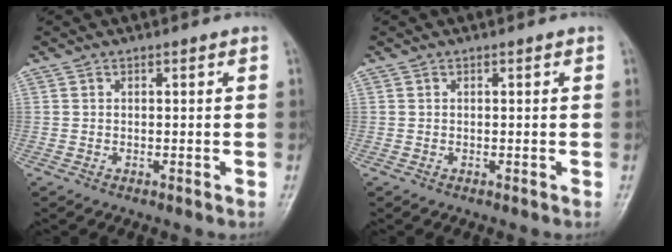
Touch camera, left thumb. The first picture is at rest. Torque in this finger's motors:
{"motor_torque": [0.00, 0.00, -0.03, -0.02, 0.00]}